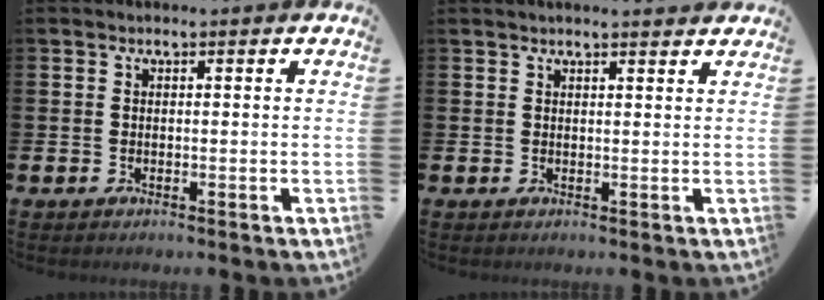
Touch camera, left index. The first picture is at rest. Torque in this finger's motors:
{"motor_torque": [-0.59, -1.39, -0.21, 0.21]}